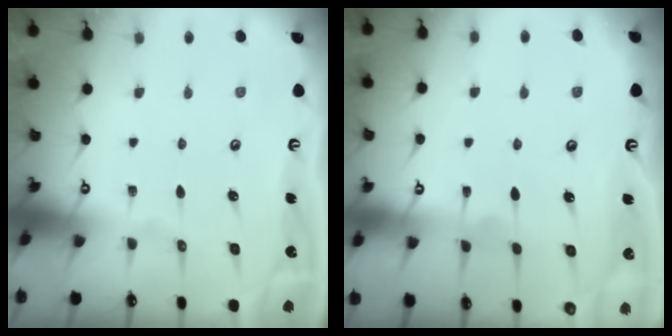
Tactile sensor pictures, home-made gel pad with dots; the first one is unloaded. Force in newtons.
{"total": 2.3, "press": 2.3, "slide": 0.2}